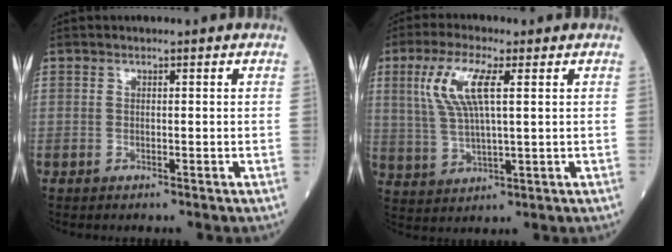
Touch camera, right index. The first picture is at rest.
{"total": 8.6, "force": [2.9, 1.8, 8.0], "torque": [-0.179, 0.010, 0.059]}